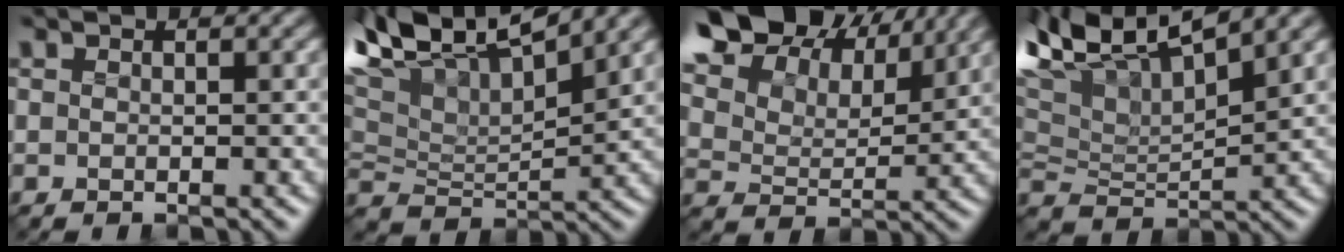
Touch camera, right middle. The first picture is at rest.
{"total": 10.9, "force": [6.5, 4.5, 7.5], "torque": [-0.140, 0.034, 0.112]}
{"total": 14.8, "force": [10.5, 7.7, 7.0], "torque": [-0.163, 0.028, 0.181]}
{"total": 9.9, "force": [5.8, 3.7, 7.1], "torque": [-0.145, 0.023, 0.102]}